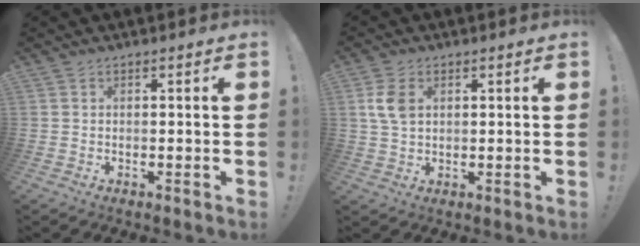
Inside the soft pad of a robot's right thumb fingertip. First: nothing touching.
{"total": 6.2, "force": [1.9, 4.1, 4.3], "torque": [-0.090, 0.001, 0.035]}